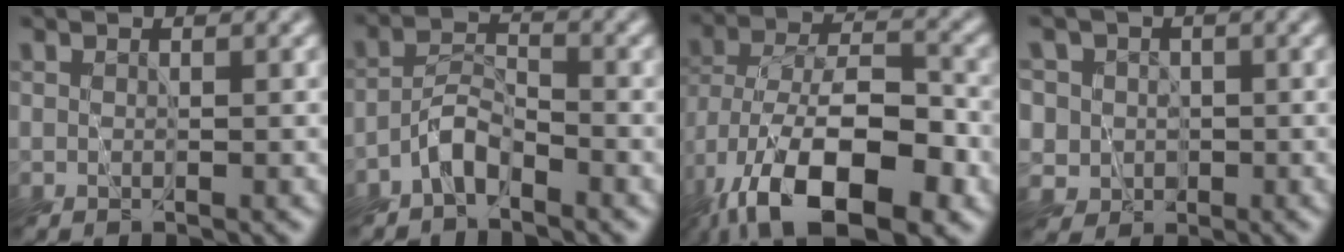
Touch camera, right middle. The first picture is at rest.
{"total": 3.1, "force": [-2.5, 1.1, 1.5], "torque": [-0.029, 0.008, -0.059]}
{"total": 14.4, "force": [-7.9, 6.5, 10.1], "torque": [-0.184, -0.011, -0.138]}
{"total": 4.5, "force": [0.7, 4.4, 0.7], "torque": [-0.020, 0.020, -0.003]}